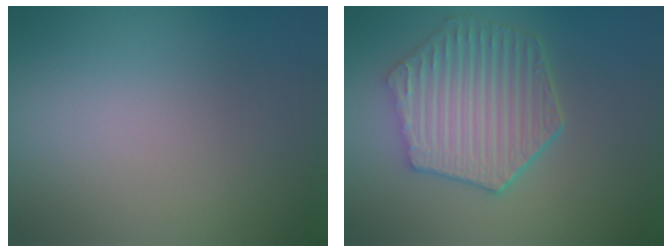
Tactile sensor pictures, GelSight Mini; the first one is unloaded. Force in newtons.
{"total": 6.3, "press": 5.1, "slide": 3.8}